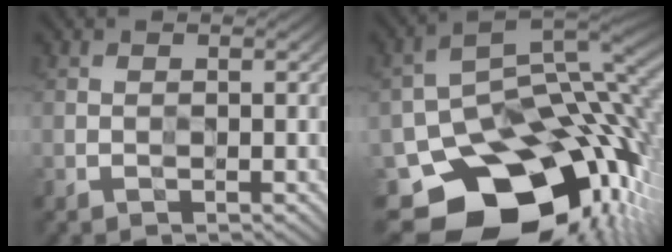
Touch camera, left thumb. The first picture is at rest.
{"total": 19.1, "force": [-7.1, 12.6, 12.5], "torque": [-0.198, -0.050, -0.098]}